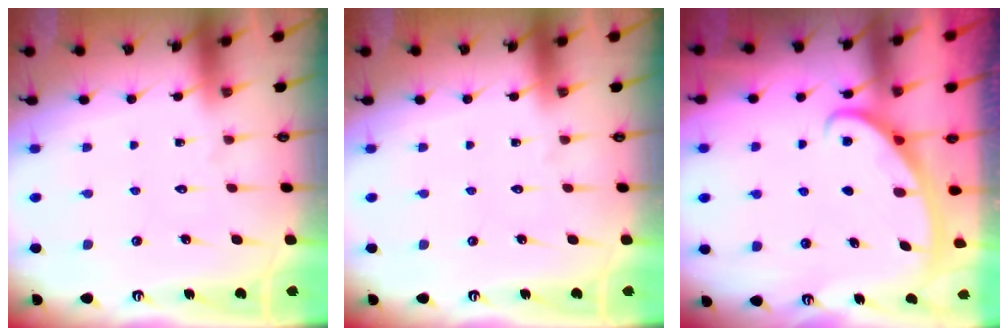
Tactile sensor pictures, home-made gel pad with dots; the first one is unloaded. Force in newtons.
{"total": 0.0}
{"total": 2.8, "press": 2.8, "slide": 0.4}